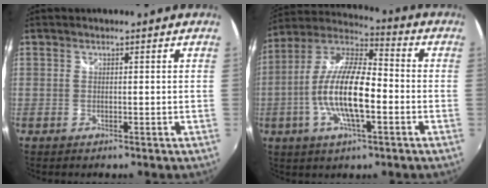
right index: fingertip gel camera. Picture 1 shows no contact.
{"total": 15.6, "force": [-3.6, 4.9, 14.3], "torque": [-0.281, -0.001, -0.073]}